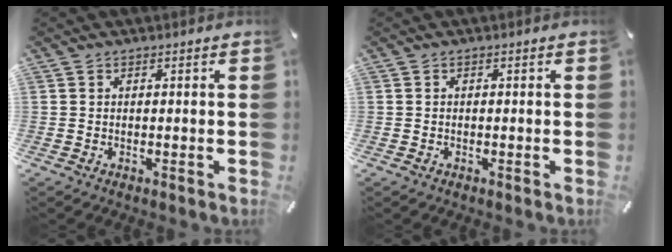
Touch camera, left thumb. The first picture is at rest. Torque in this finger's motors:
{"motor_torque": [-0.07, -0.10, -0.07, 0.04, -0.04]}